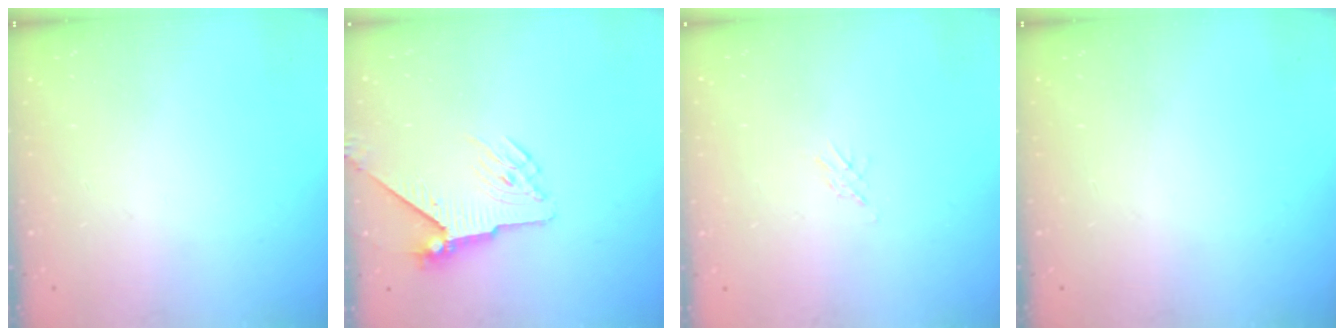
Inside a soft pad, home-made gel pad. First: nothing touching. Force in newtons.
{"total": 5.4, "press": 5.4, "slide": 0.8}
{"total": 1.4, "press": 1.4, "slide": 0.2}
{"total": 0.0}